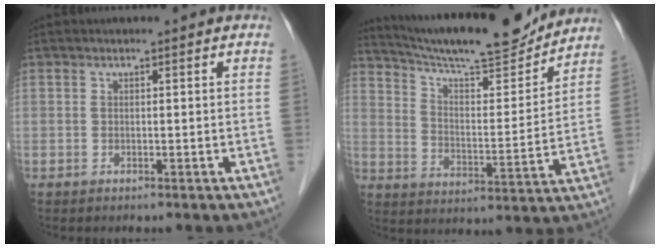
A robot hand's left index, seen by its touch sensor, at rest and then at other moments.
{"total": 18.7, "force": [17.3, 1.9, 6.9], "torque": [-0.119, -0.005, 0.261]}